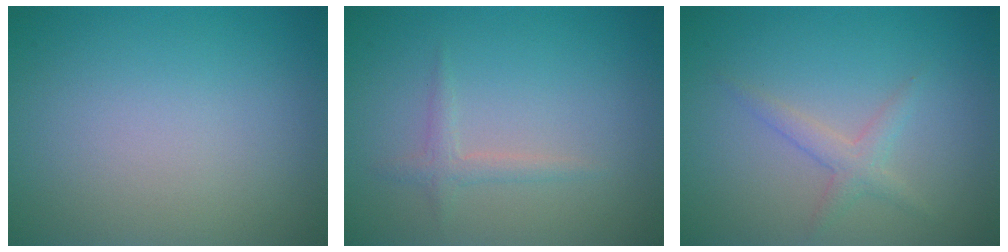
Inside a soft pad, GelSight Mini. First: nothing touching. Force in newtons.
{"total": 1.3, "press": 1.3, "slide": 0.0}
{"total": 1.8, "press": 1.8, "slide": 0.1}